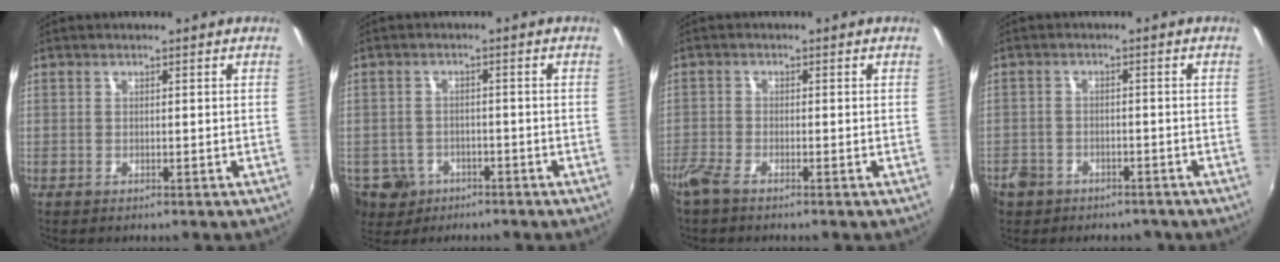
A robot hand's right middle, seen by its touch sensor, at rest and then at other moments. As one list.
[{"total": 7.9, "force": [-4.2, 6.1, 2.6], "torque": [-0.078, -0.005, -0.063]}, {"total": 3.4, "force": [-2.8, 0.7, 1.8], "torque": [-0.051, -0.008, -0.061]}, {"total": 7.6, "force": [-4.6, 5.7, 2.1], "torque": [-0.069, 0.012, -0.065]}]